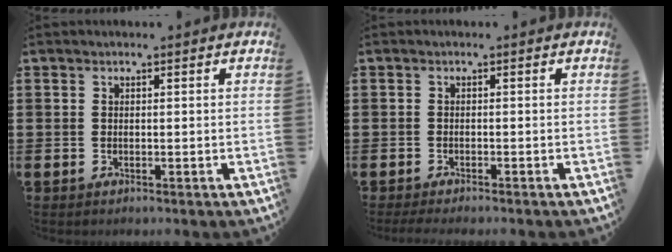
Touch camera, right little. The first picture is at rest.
{"total": 0.9, "force": [-0.7, 0.0, 0.5], "torque": [-0.008, -0.002, -0.014]}